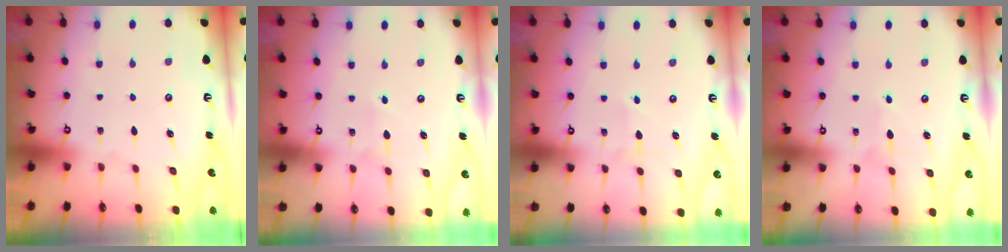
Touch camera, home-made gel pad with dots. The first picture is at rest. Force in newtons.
{"total": 2.8, "press": 2.7, "slide": 0.4}
{"total": 2.2, "press": 2.2, "slide": 0.3}
{"total": 2.0, "press": 2.0, "slide": 0.2}